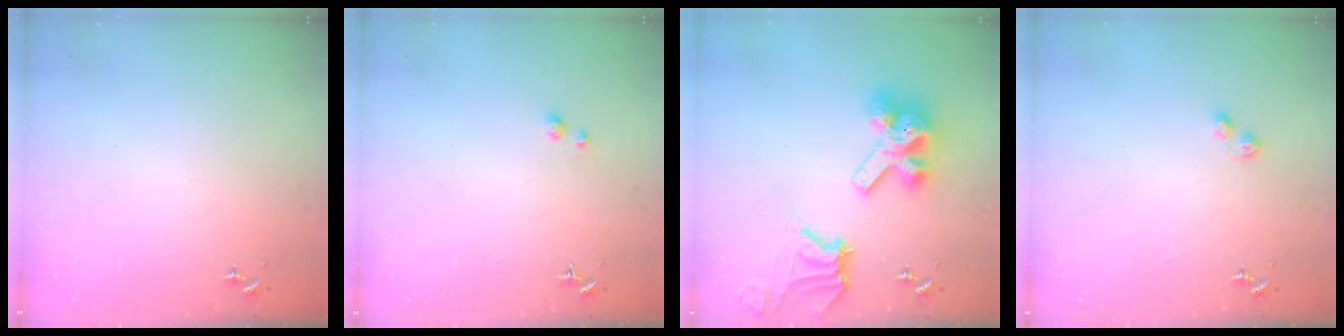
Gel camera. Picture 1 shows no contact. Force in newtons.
{"total": 3.0, "press": 3.0, "slide": 0.1}
{"total": 17.8, "press": 17.6, "slide": 2.2}
{"total": 4.1, "press": 4.0, "slide": 0.5}